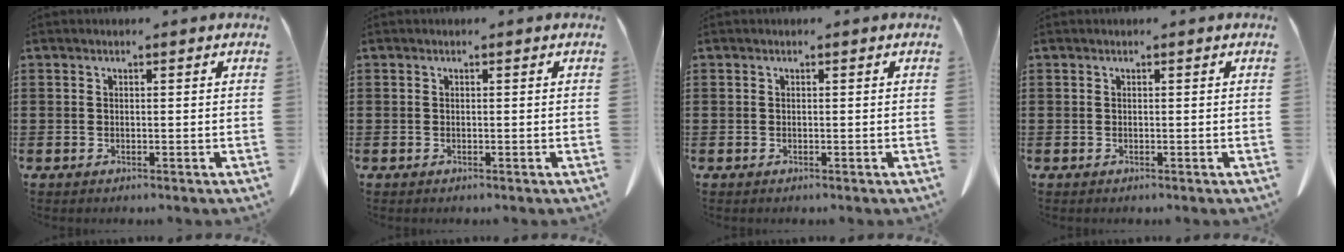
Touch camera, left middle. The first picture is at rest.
{"total": 0.0}
{"total": 0.0}
{"total": 0.0}